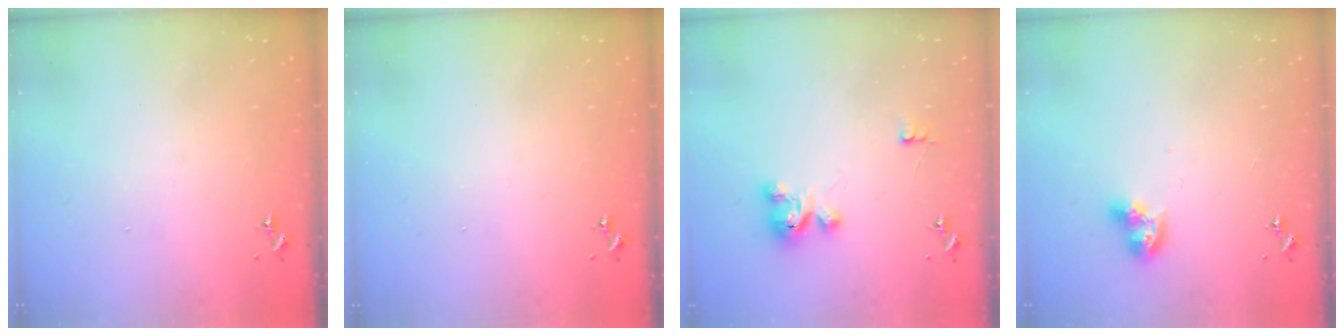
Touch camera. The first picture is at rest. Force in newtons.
{"total": 0.0}
{"total": 4.2, "press": 4.2, "slide": 0.3}
{"total": 8.6, "press": 8.6, "slide": 0.7}